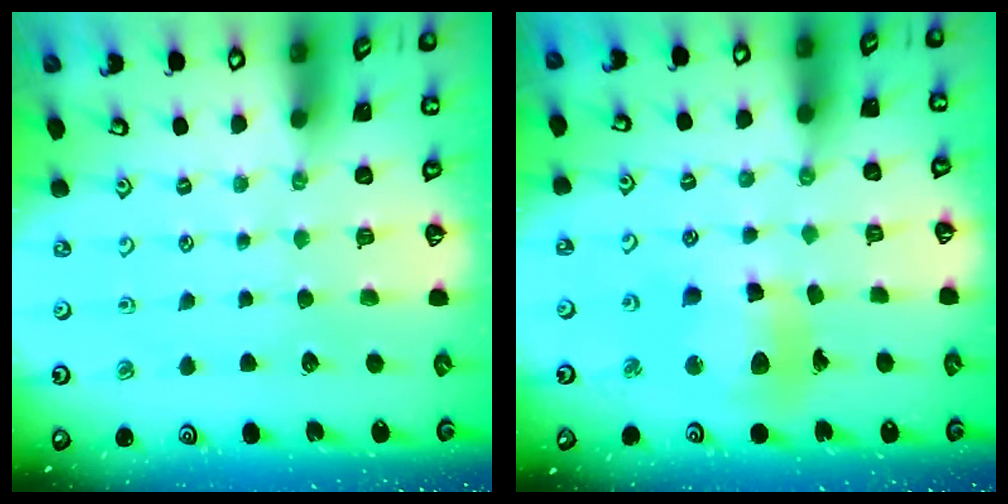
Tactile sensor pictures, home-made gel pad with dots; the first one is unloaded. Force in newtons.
{"total": 13.1, "press": 13.0, "slide": 1.7}